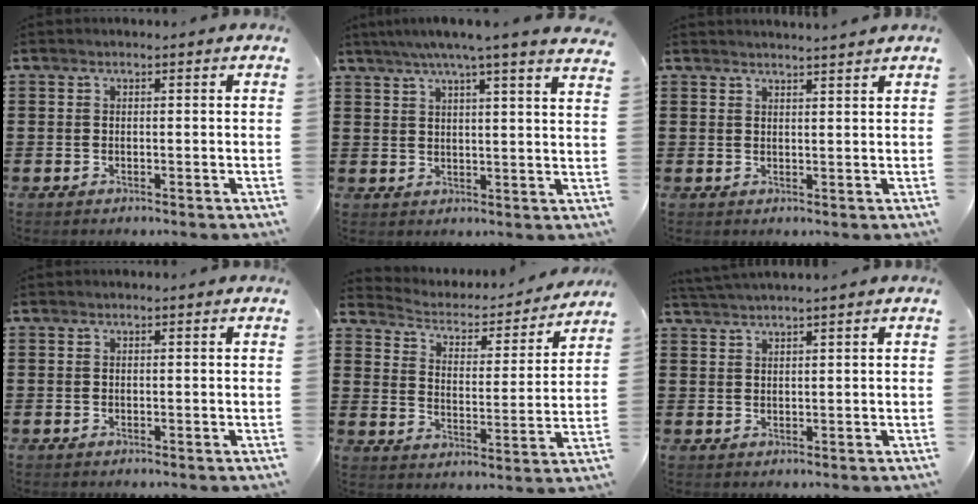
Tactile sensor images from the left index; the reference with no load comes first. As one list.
[{"total": 5.6, "force": [4.7, -0.7, 3.0], "torque": [-0.073, -0.017, 0.079]}, {"total": 1.8, "force": [1.8, -0.4, 0.1], "torque": [-0.004, -0.002, 0.035]}, {"total": 0.0}, {"total": 2.8, "force": [2.6, 1.0, 0.5], "torque": [-0.030, -0.025, 0.034]}, {"total": 1.7, "force": [1.6, -0.5, 0.5], "torque": [-0.010, 0.000, 0.032]}]